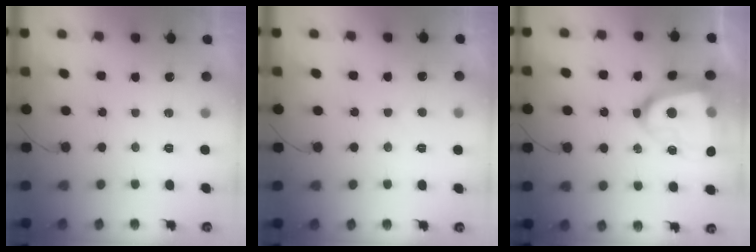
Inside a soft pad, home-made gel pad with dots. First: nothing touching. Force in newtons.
{"total": 2.4, "press": 2.4, "slide": 0.2}
{"total": 22.7, "press": 22.6, "slide": 2.2}